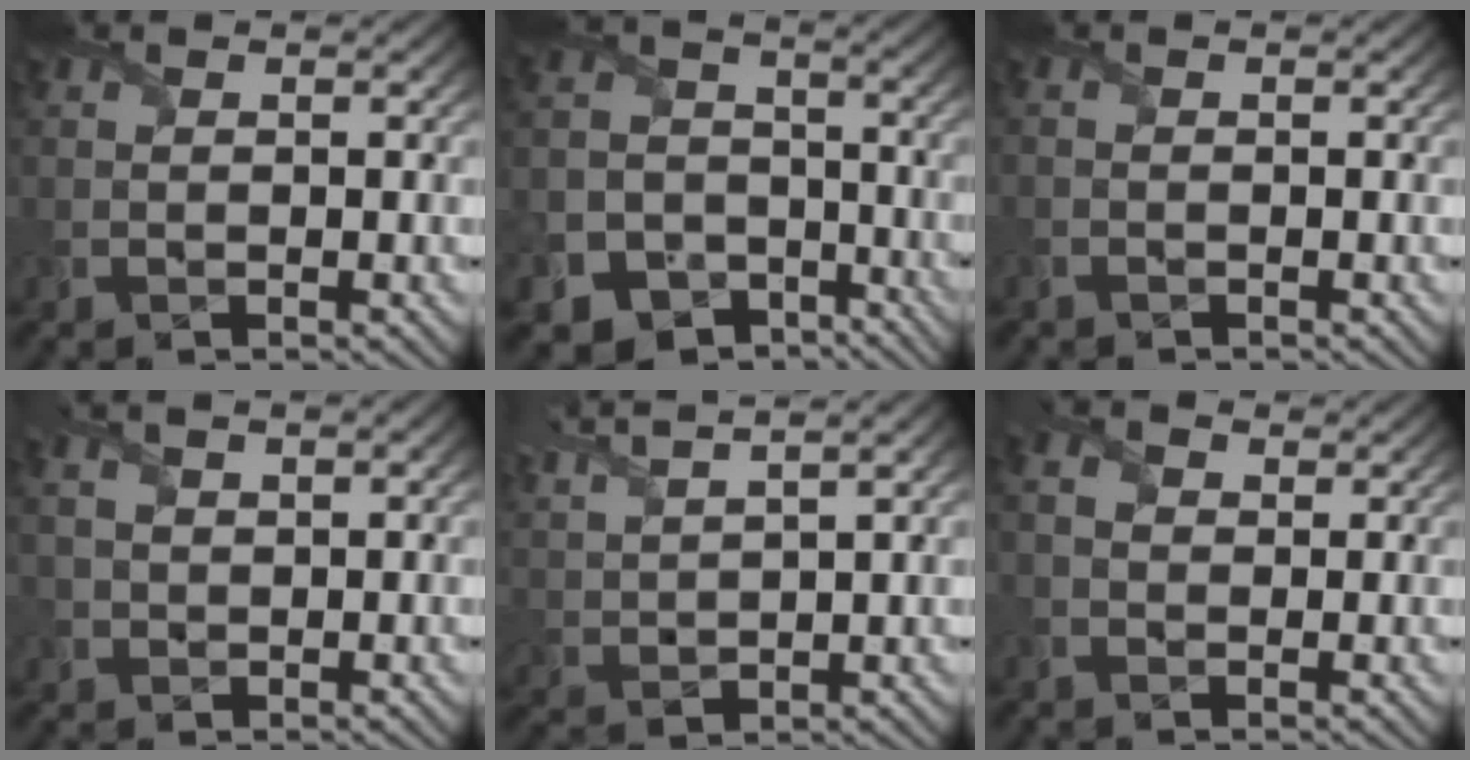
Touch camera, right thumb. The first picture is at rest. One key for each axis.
{"total": 11.7, "fx": -7.4, "fy": 8.4, "fz": 3.5, "tx": -0.098, "ty": -0.042, "tz": -0.132}
{"total": 0.7, "fx": -0.7, "fy": 0.2, "fz": 0.0, "tx": 0.002, "ty": -0.003, "tz": -0.015}
{"total": 2.9, "fx": 0.6, "fy": 1.8, "fz": 2.1, "tx": -0.052, "ty": 0.002, "tz": 0.012}
{"total": 7.0, "fx": 5.6, "fy": 0.9, "fz": 4.1, "tx": -0.110, "ty": 0.024, "tz": 0.110}
{"total": 2.2, "fx": 0.1, "fy": 1.7, "fz": 1.4, "tx": -0.038, "ty": 0.004, "tz": -0.004}